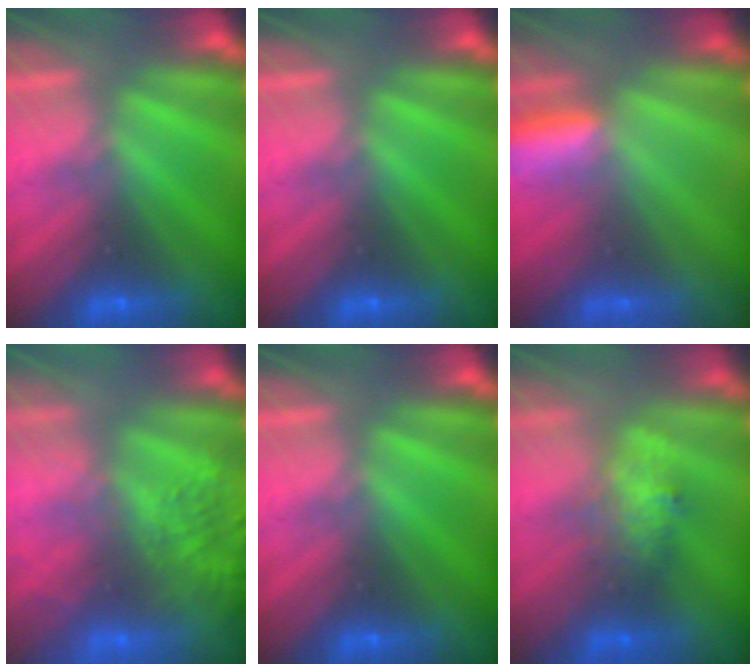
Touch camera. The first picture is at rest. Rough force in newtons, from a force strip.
{"total": 0.0}
{"total": 3.4}
{"total": 9.6}
{"total": 0.0}
{"total": 2.6}